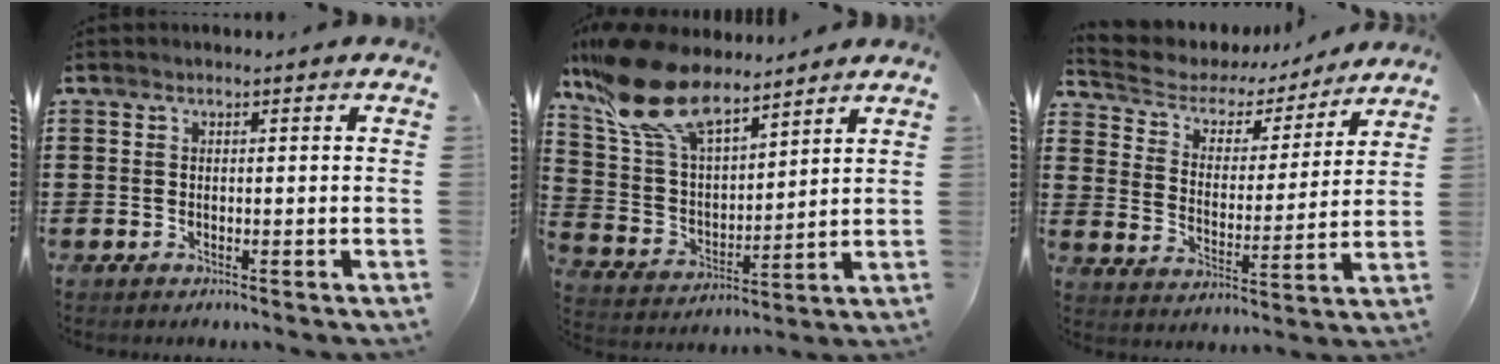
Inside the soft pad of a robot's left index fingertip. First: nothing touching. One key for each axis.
{"total": 13.7, "fx": 10.0, "fy": 5.1, "fz": 7.7, "tx": -0.193, "ty": -0.037, "tz": 0.183}
{"total": 4.5, "fx": 3.8, "fy": 2.3, "fz": 0.9, "tx": -0.048, "ty": -0.027, "tz": 0.057}